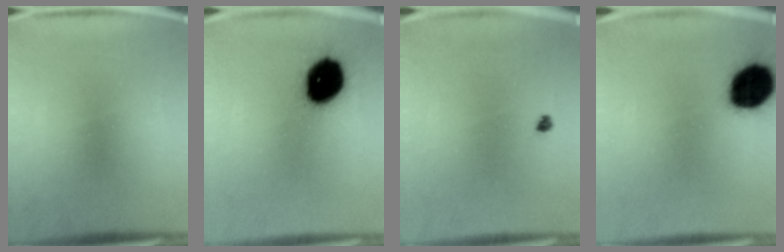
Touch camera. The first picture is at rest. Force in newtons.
{"total": 16.4}
{"total": 1.0}
{"total": 15.8}